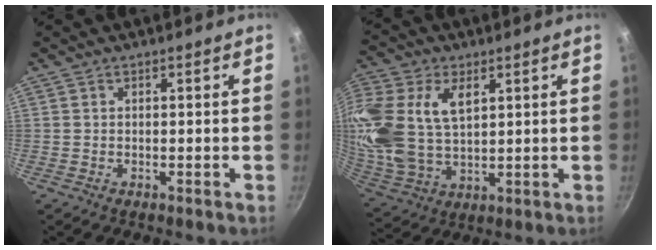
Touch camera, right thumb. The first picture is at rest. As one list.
[{"total": 20.1, "force": [6.3, 12.6, 14.3], "torque": [-0.319, -0.007, 0.128]}]